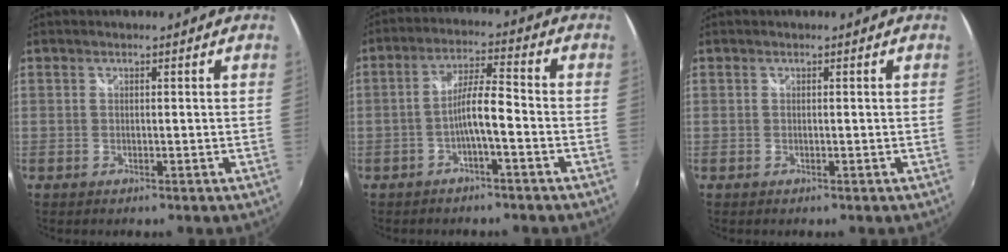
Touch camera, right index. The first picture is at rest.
{"total": 5.6, "force": [-2.6, 0.5, 4.9], "torque": [-0.100, 0.013, -0.047]}
{"total": 0.0}